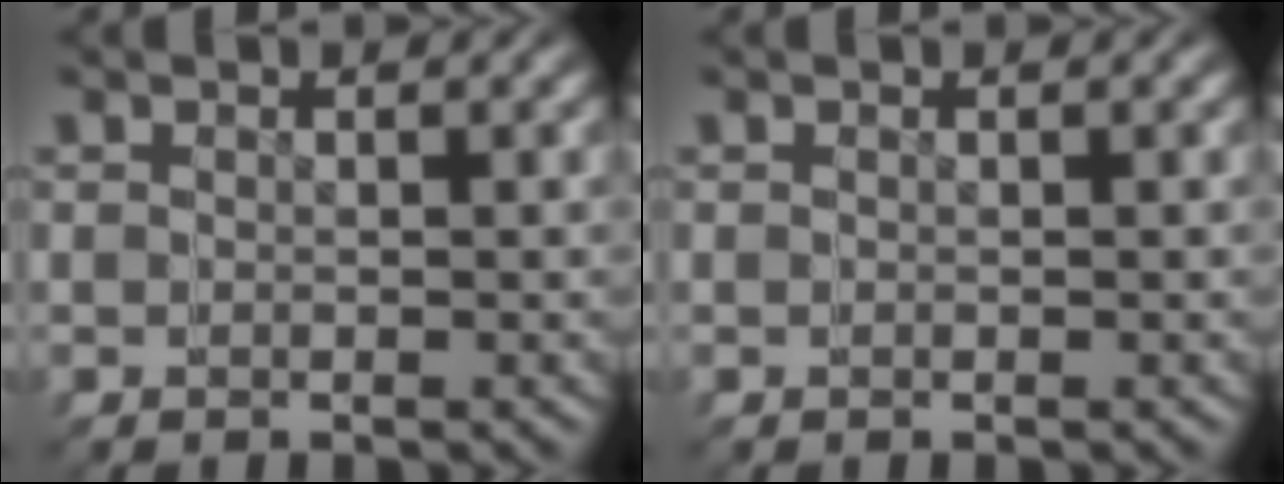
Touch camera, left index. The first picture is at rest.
{"total": 0.0}